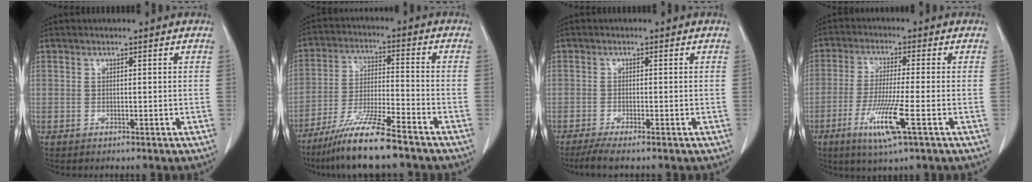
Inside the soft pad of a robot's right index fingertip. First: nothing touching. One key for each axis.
{"total": 11.2, "fx": -8.6, "fy": 0.0, "fz": 7.2, "tx": -0.139, "ty": -0.030, "tz": -0.158}
{"total": 3.3, "fx": -2.6, "fy": -0.3, "fz": 2.1, "tx": -0.038, "ty": -0.007, "tz": -0.047}
{"total": 8.7, "fx": -3.4, "fy": -0.2, "fz": 7.9, "tx": -0.156, "ty": -0.023, "tz": -0.063}